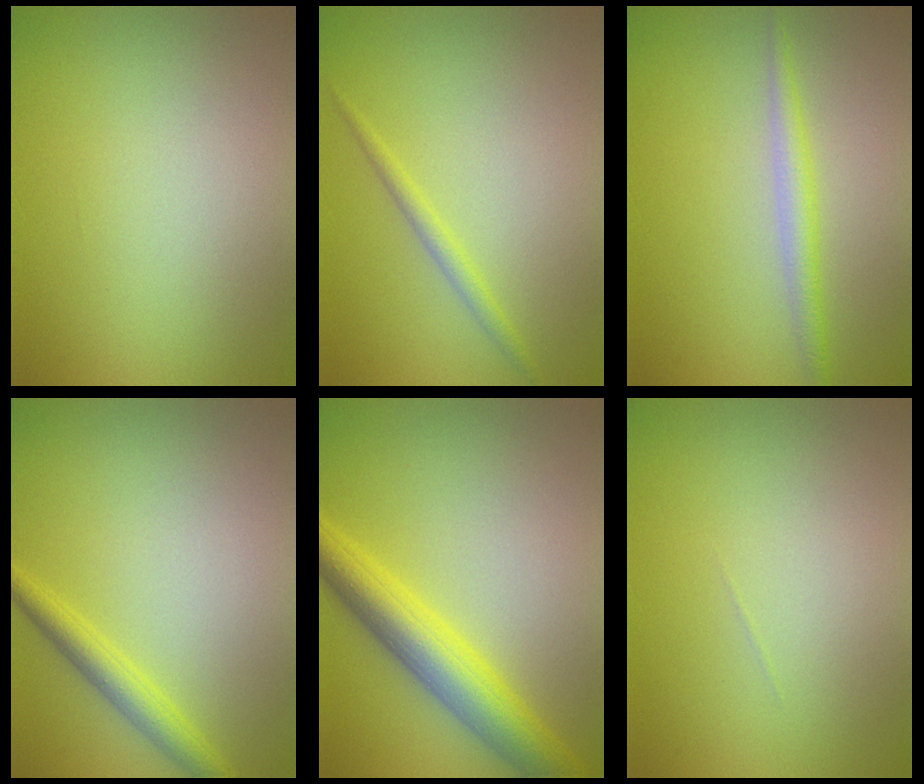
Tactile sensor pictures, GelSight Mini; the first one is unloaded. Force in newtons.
{"total": 1.4, "press": 1.4, "slide": 0.1}
{"total": 2.1, "press": 2.1, "slide": 0.1}
{"total": 2.6, "press": 2.6, "slide": 0.1}
{"total": 6.3, "press": 6.3, "slide": 0.1}
{"total": 0.0}